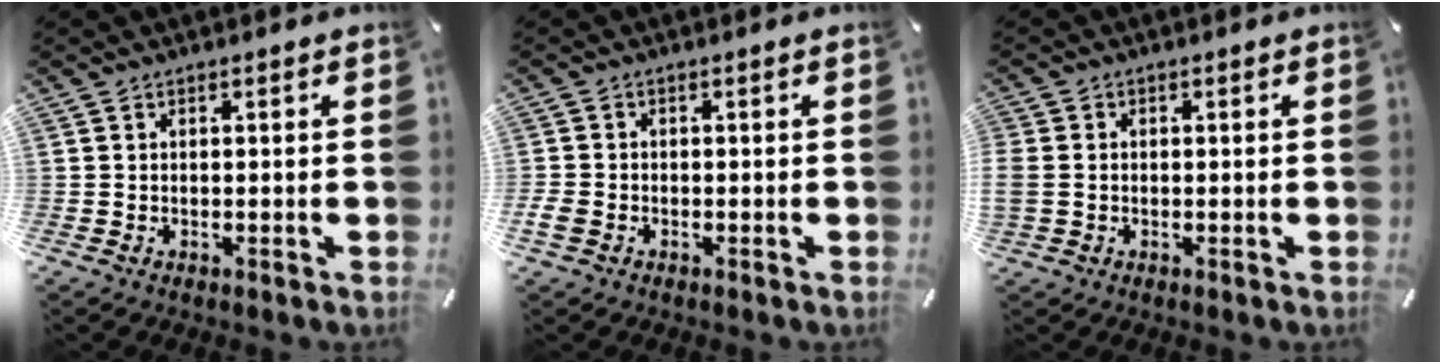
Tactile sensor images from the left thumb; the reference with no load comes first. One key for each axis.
{"total": 2.4, "fx": -1.0, "fy": 1.8, "fz": 1.1, "tx": -0.024, "ty": 0.001, "tz": -0.020}
{"total": 2.4, "fx": -0.4, "fy": 2.1, "fz": 1.1, "tx": -0.019, "ty": 0.005, "tz": -0.007}